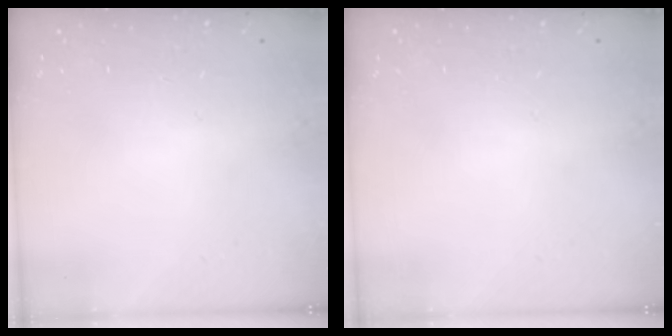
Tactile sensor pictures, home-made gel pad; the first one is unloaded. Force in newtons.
{"total": 0.0}